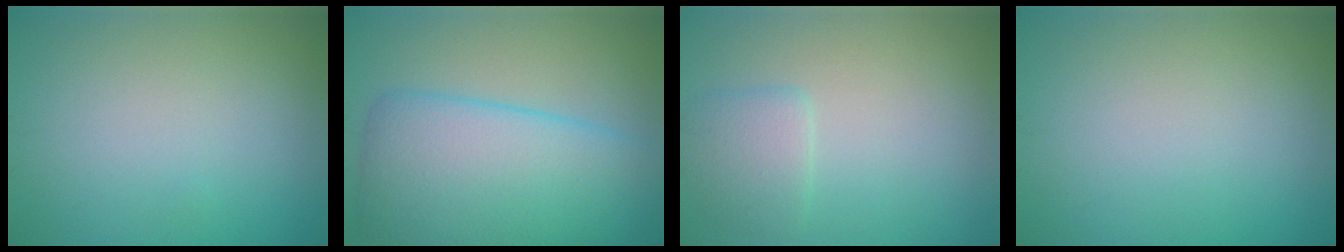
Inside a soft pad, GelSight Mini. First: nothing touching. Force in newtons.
{"total": 9.0, "press": 9.0, "slide": 0.4}
{"total": 2.3, "press": 2.3, "slide": 0.2}
{"total": 0.0}